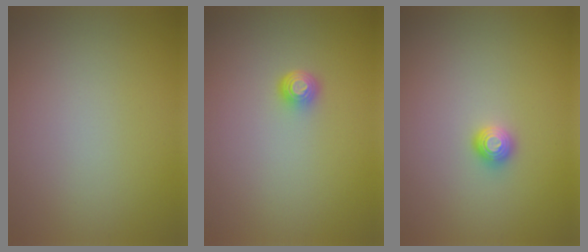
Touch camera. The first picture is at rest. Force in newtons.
{"total": 1.5, "press": 1.1, "slide": 1.0}
{"total": 1.1, "press": 1.1, "slide": 0.1}